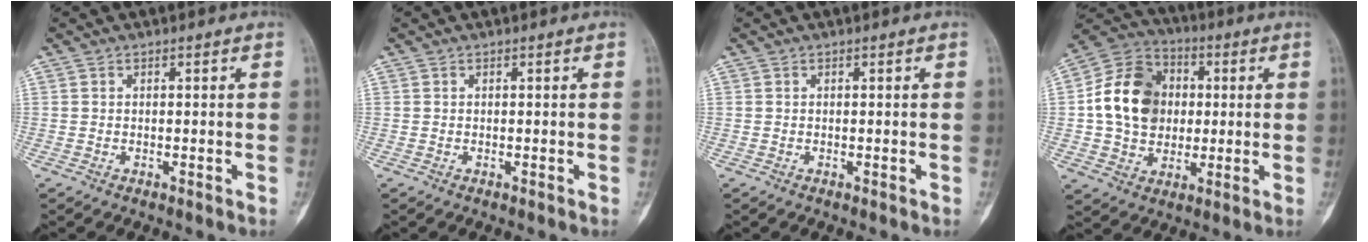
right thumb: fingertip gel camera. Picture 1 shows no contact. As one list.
[{"total": 0.0}, {"total": 0.0}, {"total": 15.6, "force": [1.0, 12.7, 9.0], "torque": [-0.129, 0.020, 0.015]}]